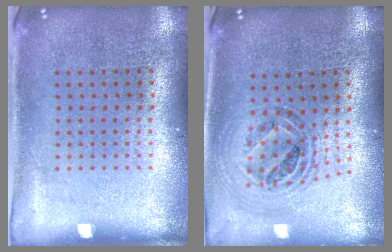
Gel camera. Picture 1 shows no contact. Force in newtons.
{"total": 1.0, "press": 1.0, "slide": 0.1}